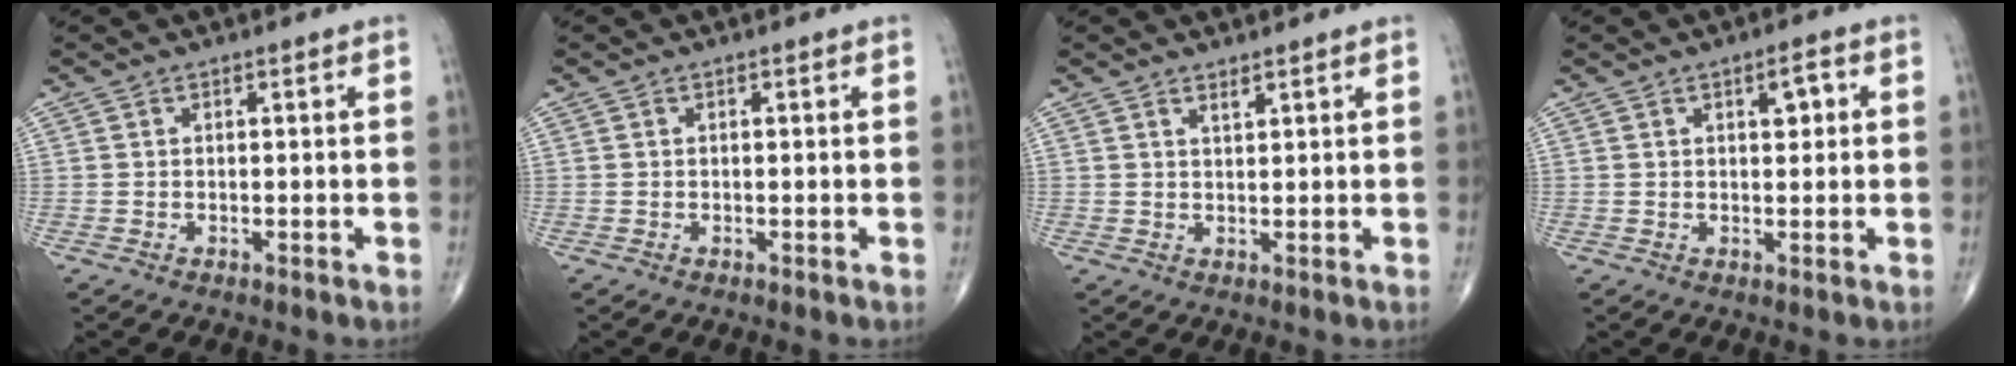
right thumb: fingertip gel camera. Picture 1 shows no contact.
{"total": 0.0}
{"total": 1.3, "force": [1.1, 0.3, 0.7], "torque": [-0.009, -0.010, 0.020]}
{"total": 3.4, "force": [1.1, 1.4, 2.9], "torque": [-0.035, -0.001, 0.014]}